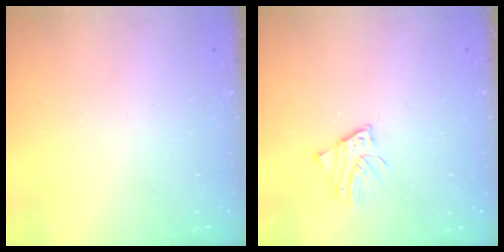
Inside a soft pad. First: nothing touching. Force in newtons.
{"total": 1.8, "press": 1.8, "slide": 0.2}